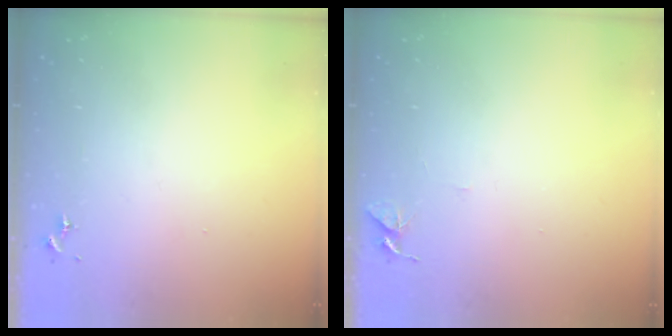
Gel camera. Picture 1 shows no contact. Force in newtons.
{"total": 5.2, "press": 5.1, "slide": 0.4}